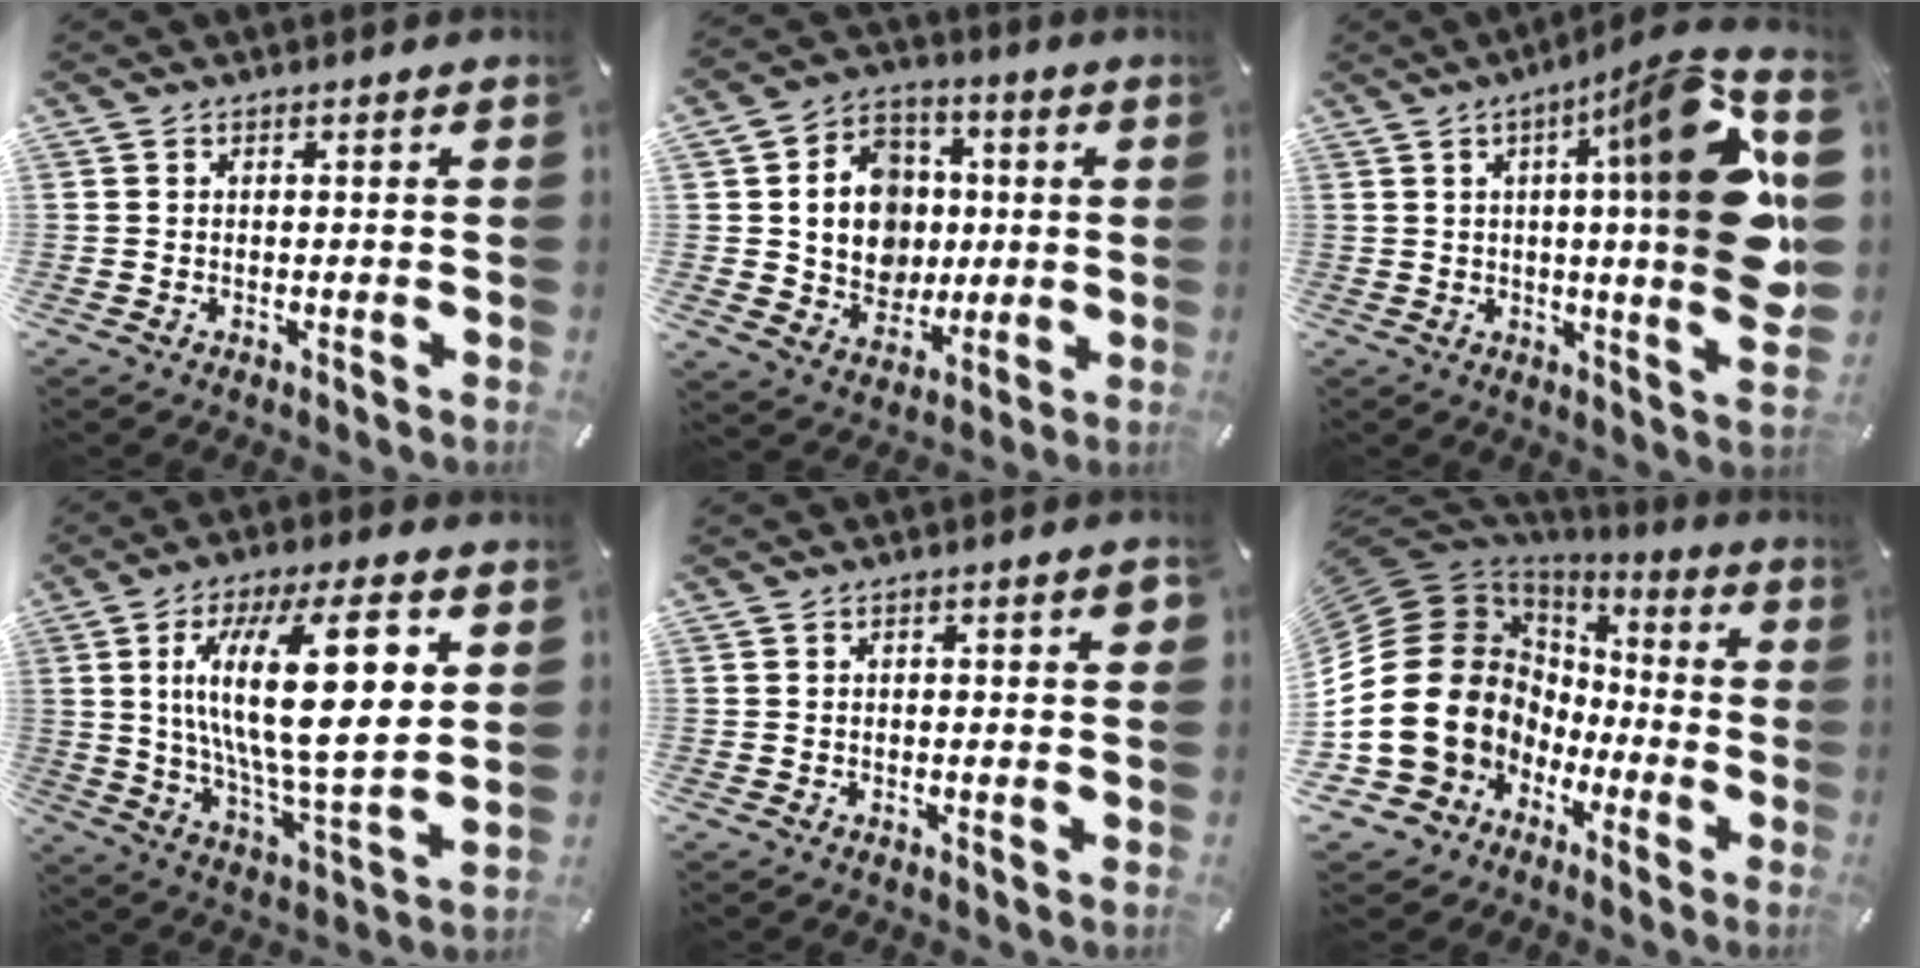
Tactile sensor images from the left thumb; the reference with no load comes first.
{"total": 13.7, "force": [0.7, 12.5, 5.7], "torque": [-0.104, 0.008, 0.023]}
{"total": 25.0, "force": [5.2, 4.2, 24.0], "torque": [-0.338, -0.042, 0.068]}
{"total": 23.1, "force": [7.1, 7.7, 20.5], "torque": [-0.380, -0.023, 0.093]}
{"total": 1.9, "force": [0.0, 0.7, 1.8], "torque": [-0.031, 0.004, -0.002]}
{"total": 21.1, "force": [-1.3, 18.3, 10.5], "torque": [-0.239, -0.016, 0.005]}